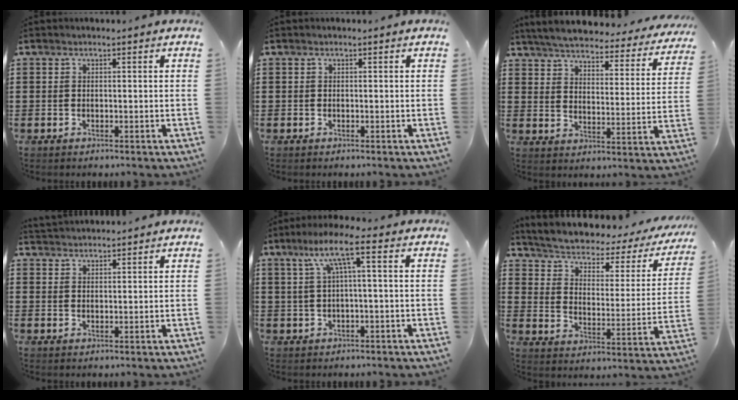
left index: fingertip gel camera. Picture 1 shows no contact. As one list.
[{"total": 0.0}, {"total": 4.7, "force": [4.7, 0.0, 0.9], "torque": [-0.045, -0.039, 0.075]}, {"total": 2.0, "force": [1.9, 0.0, -0.3], "torque": [-0.001, -0.003, 0.039]}, {"total": 7.0, "force": [1.6, 0.6, 6.8], "torque": [-0.135, 0.007, 0.021]}, {"total": 2.8, "force": [1.4, 1.3, 2.0], "torque": [-0.050, -0.021, 0.013]}]